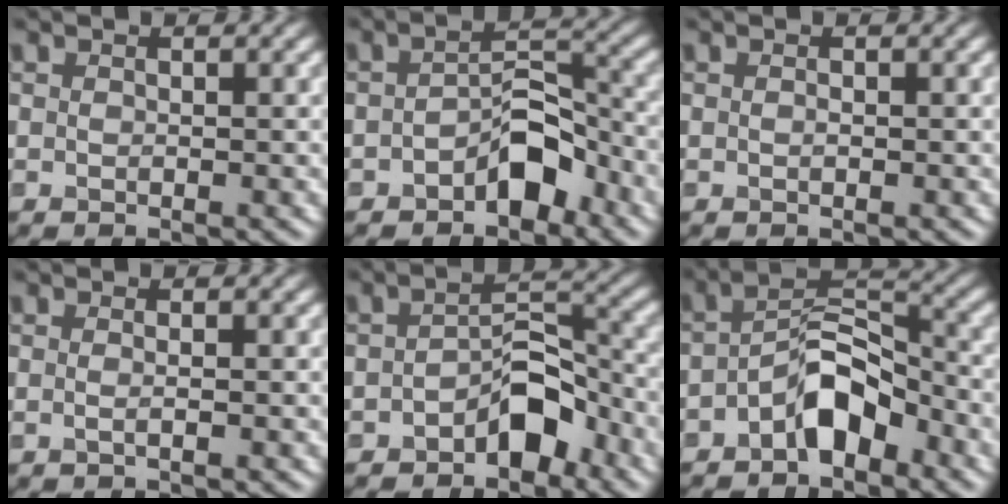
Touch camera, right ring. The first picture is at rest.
{"total": 3.6, "force": [-2.7, 1.2, 2.1], "torque": [-0.036, 0.023, -0.036]}
{"total": 0.6, "force": [-0.2, -0.5, -0.3], "torque": [-0.005, 0.003, 0.011]}
{"total": 1.1, "force": [0.4, 0.5, 0.9], "torque": [0.002, 0.004, -0.007]}
{"total": 3.8, "force": [-2.8, 1.3, 2.2], "torque": [-0.038, 0.022, -0.038]}
{"total": 4.4, "force": [-3.2, 1.4, 2.8], "torque": [-0.058, 0.019, -0.051]}